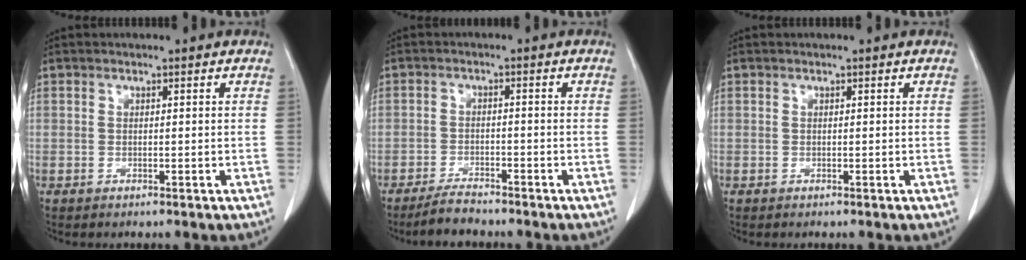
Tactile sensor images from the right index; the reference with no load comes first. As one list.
[{"total": 3.5, "force": [-3.3, 0.6, 1.2], "torque": [-0.027, -0.009, -0.059]}, {"total": 0.0}]